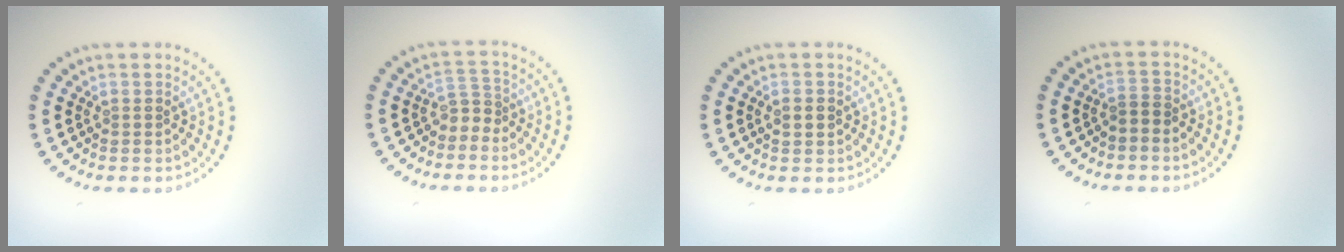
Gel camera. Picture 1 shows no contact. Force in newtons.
{"total": 1.7, "press": 1.2, "slide": 1.3}
{"total": 1.7, "press": 1.7, "slide": 0.1}
{"total": 1.1, "press": 0.8, "slide": 0.7}